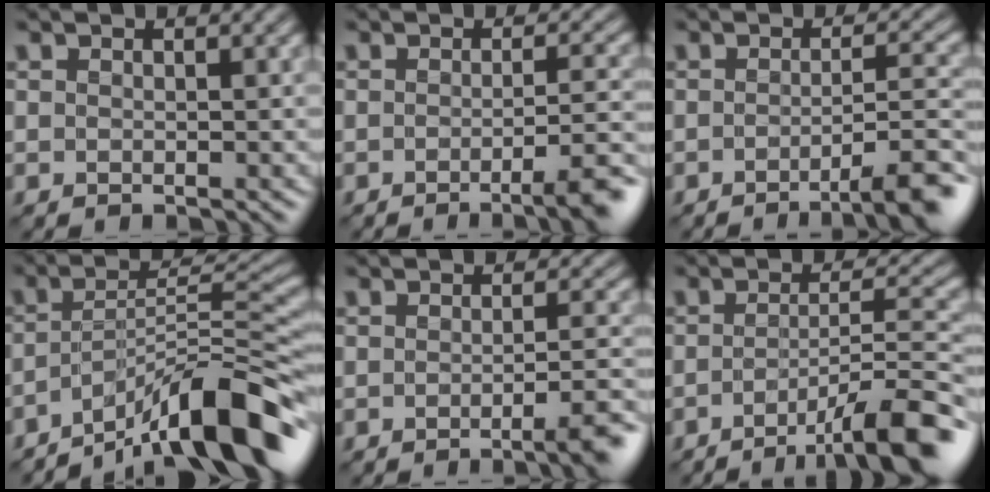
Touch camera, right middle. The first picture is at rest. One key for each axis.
{"total": 4.9, "fx": -2.4, "fy": 0.9, "fz": 4.2, "tx": -0.051, "ty": -0.001, "tz": -0.040}
{"total": 6.1, "fx": -3.2, "fy": 1.2, "fz": 5.1, "tx": -0.057, "ty": 0.007, "tz": -0.050}
{"total": 11.7, "fx": -8.0, "fy": 2.6, "fz": 8.2, "tx": -0.109, "ty": 0.026, "tz": -0.140}
{"total": 4.4, "fx": -2.1, "fy": 0.8, "fz": 3.7, "tx": -0.045, "ty": 0.000, "tz": -0.039}
{"total": 9.1, "fx": -5.0, "fy": 1.9, "fz": 7.4, "tx": -0.091, "ty": 0.006, "tz": -0.082}